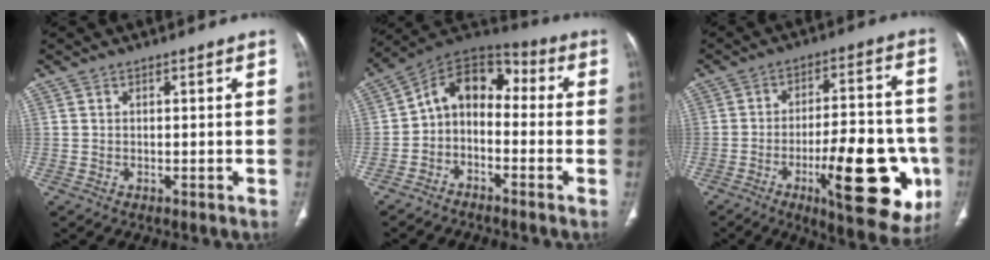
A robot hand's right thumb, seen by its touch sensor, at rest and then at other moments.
{"total": 10.6, "force": [-2.0, 7.4, 7.3], "torque": [-0.096, 0.067, -0.052]}
{"total": 22.0, "force": [-7.1, 7.5, 19.4], "torque": [-0.228, 0.018, -0.088]}